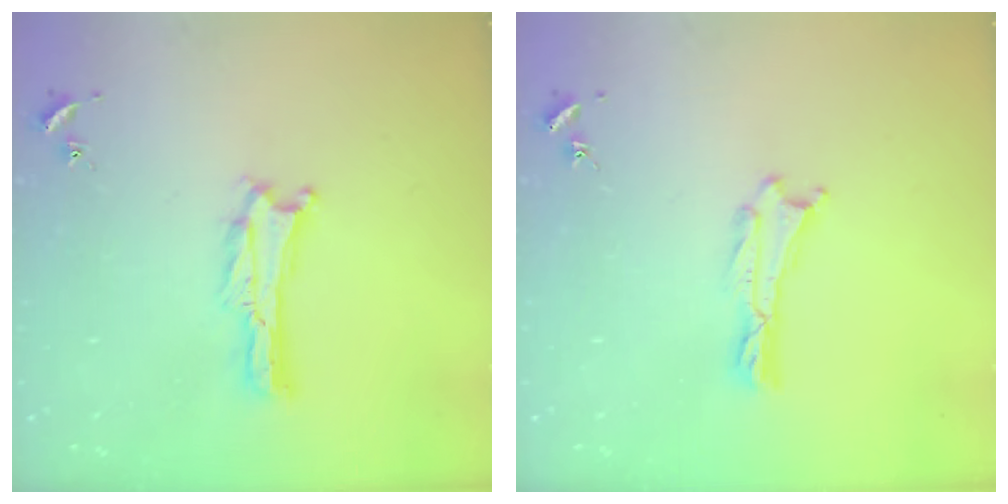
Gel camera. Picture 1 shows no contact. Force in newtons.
{"total": 0.0}